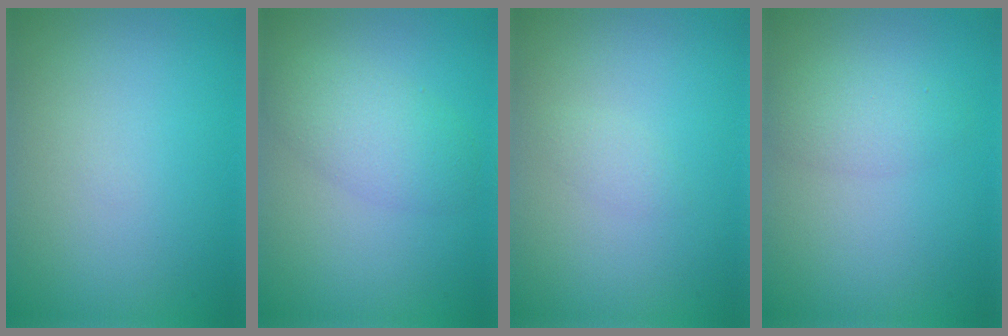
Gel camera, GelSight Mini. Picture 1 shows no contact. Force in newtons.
{"total": 3.5, "press": 3.5, "slide": 0.1}
{"total": 0.9, "press": 0.9, "slide": 0.0}
{"total": 2.3, "press": 2.3, "slide": 0.1}